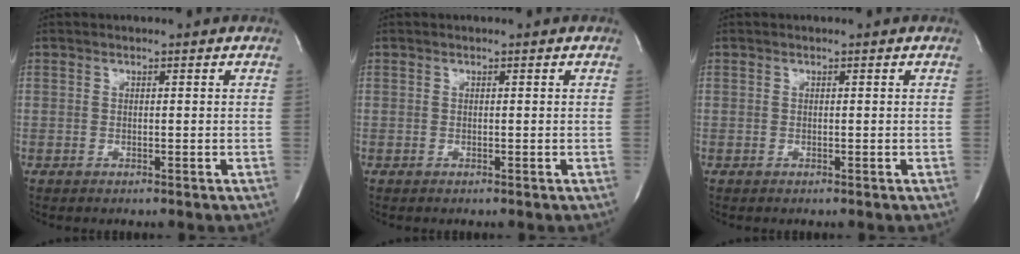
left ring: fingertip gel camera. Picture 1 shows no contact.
{"total": 0.0}
{"total": 0.0}